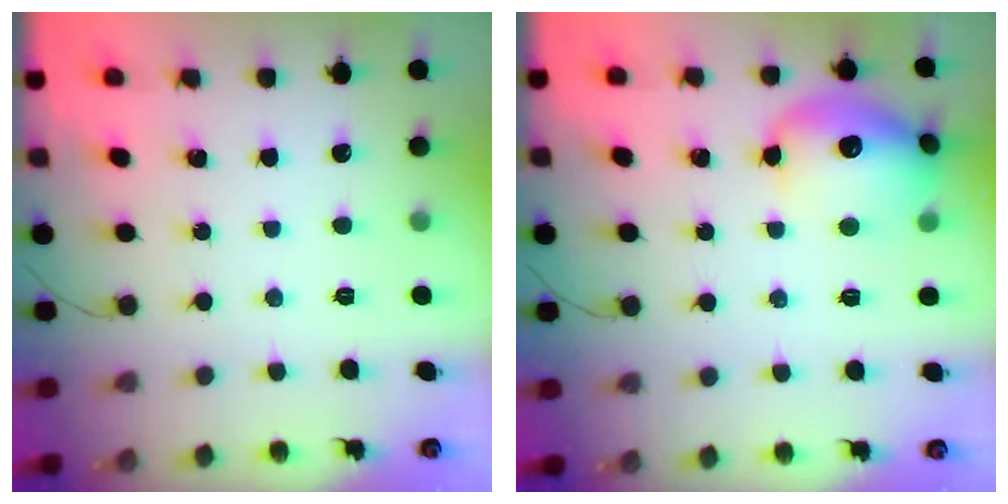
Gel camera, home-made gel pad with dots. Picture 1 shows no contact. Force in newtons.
{"total": 15.5, "press": 15.4, "slide": 1.7}